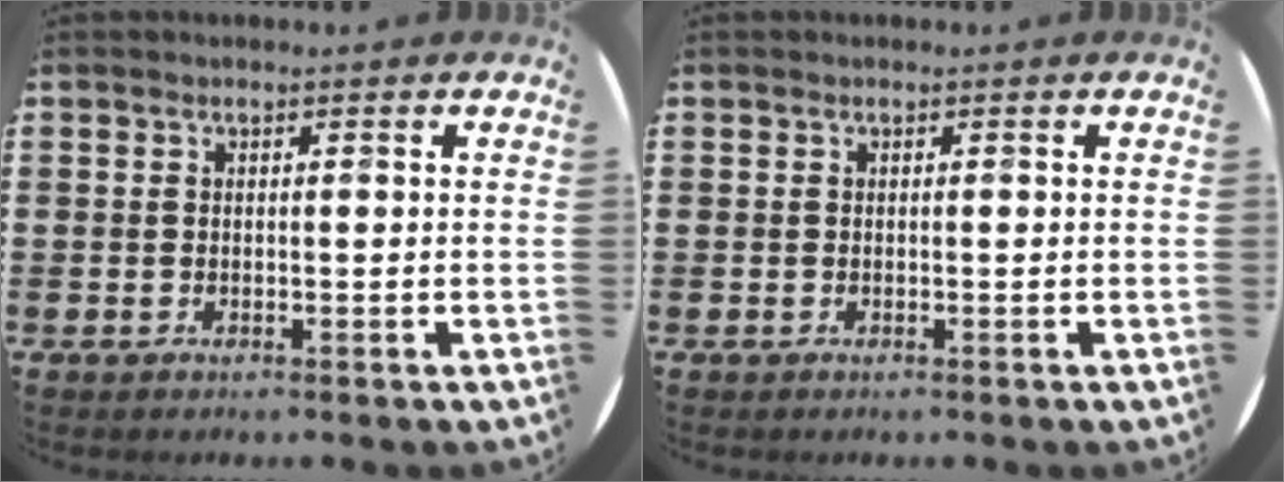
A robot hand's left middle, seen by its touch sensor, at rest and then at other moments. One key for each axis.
{"total": 0.0}